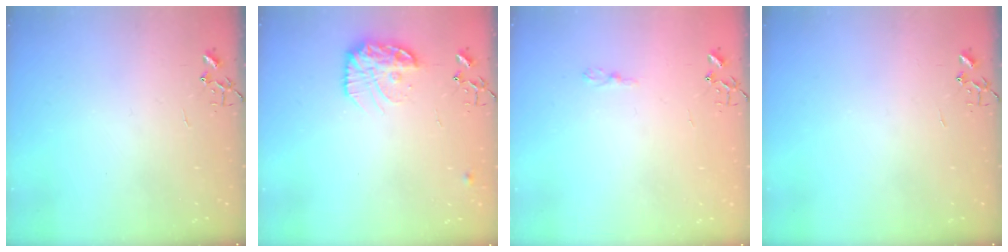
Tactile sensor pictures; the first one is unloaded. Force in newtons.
{"total": 15.5, "press": 15.5, "slide": 1.1}
{"total": 3.9, "press": 3.9, "slide": 0.4}
{"total": 0.0}